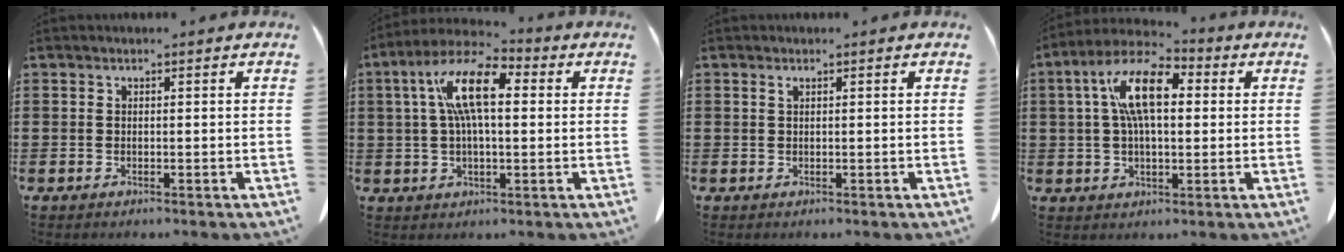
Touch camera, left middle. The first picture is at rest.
{"total": 10.5, "force": [2.5, 3.7, 9.5], "torque": [-0.209, 0.004, 0.033]}
{"total": 0.6, "force": [0.3, 0.1, 0.5], "torque": [-0.011, 0.001, 0.006]}
{"total": 10.6, "force": [3.0, 4.7, 9.0], "torque": [-0.199, 0.008, 0.045]}